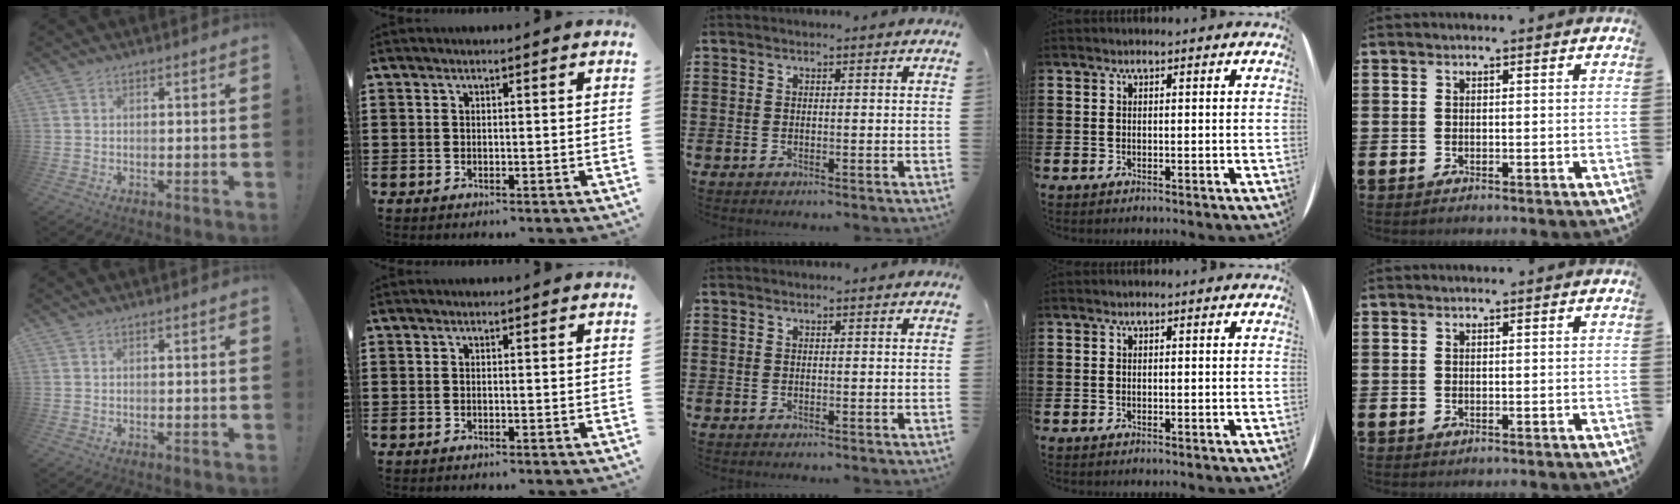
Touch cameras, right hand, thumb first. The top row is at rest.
{}